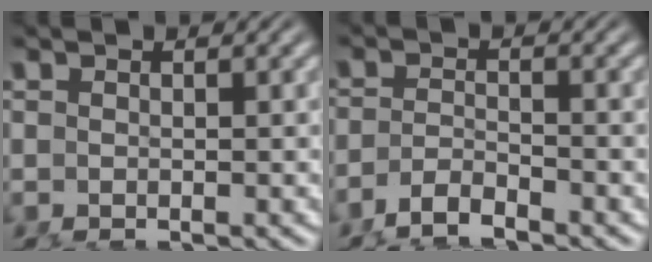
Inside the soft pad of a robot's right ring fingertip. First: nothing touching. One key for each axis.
{"total": 2.2, "fx": -2.1, "fy": -0.2, "fz": 0.8, "tx": -0.011, "ty": -0.006, "tz": -0.036}